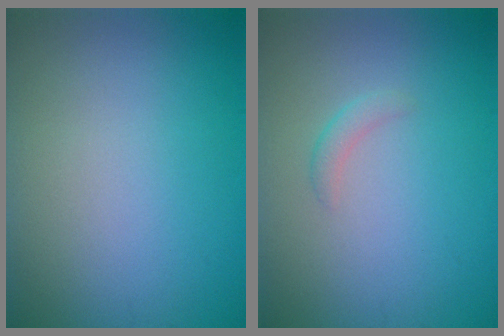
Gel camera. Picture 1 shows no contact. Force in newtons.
{"total": 1.0, "press": 1.0, "slide": 0.0}